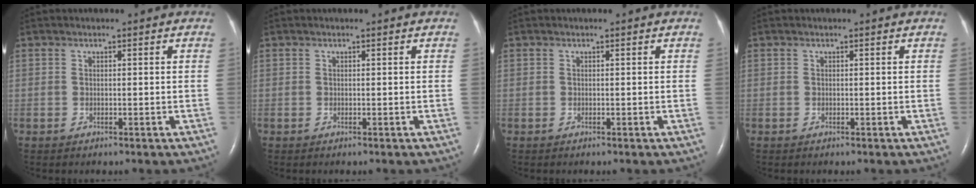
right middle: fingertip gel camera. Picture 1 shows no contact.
{"total": 0.0}
{"total": 0.0}
{"total": 0.0}